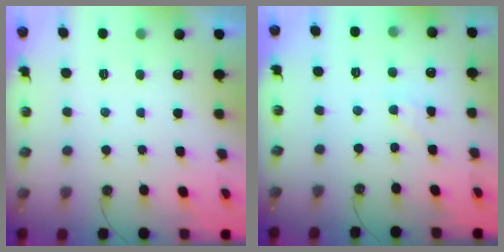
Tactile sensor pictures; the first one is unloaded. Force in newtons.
{"total": 3.0, "press": 3.0, "slide": 0.4}